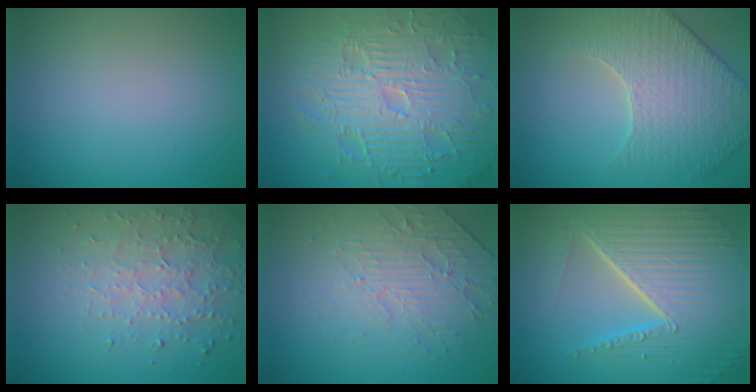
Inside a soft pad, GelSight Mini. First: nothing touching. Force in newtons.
{"total": 11.3, "press": 7.2, "slide": 8.7}
{"total": 4.6, "press": 4.6, "slide": 0.2}
{"total": 4.7, "press": 3.4, "slide": 3.3}
{"total": 4.5, "press": 3.3, "slide": 3.0}
{"total": 10.2, "press": 6.5, "slide": 7.9}